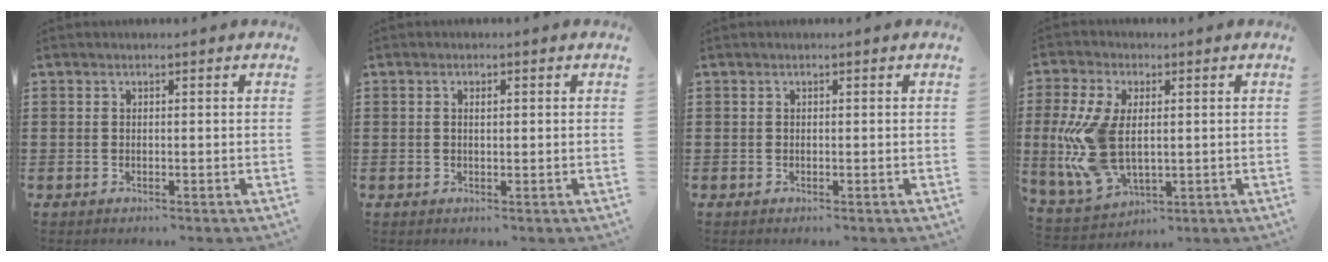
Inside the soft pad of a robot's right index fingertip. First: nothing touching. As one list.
[{"total": 1.1, "force": [0.2, 0.4, 1.0], "torque": [-0.021, 0.003, 0.001]}, {"total": 0.0}, {"total": 11.8, "force": [0.2, 6.7, 9.7], "torque": [-0.235, -0.011, 0.006]}]